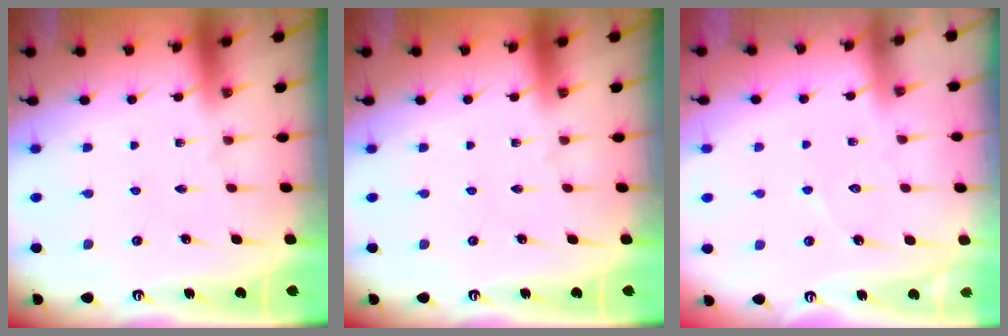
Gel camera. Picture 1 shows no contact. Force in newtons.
{"total": 0.0}
{"total": 4.3, "press": 4.3, "slide": 0.3}